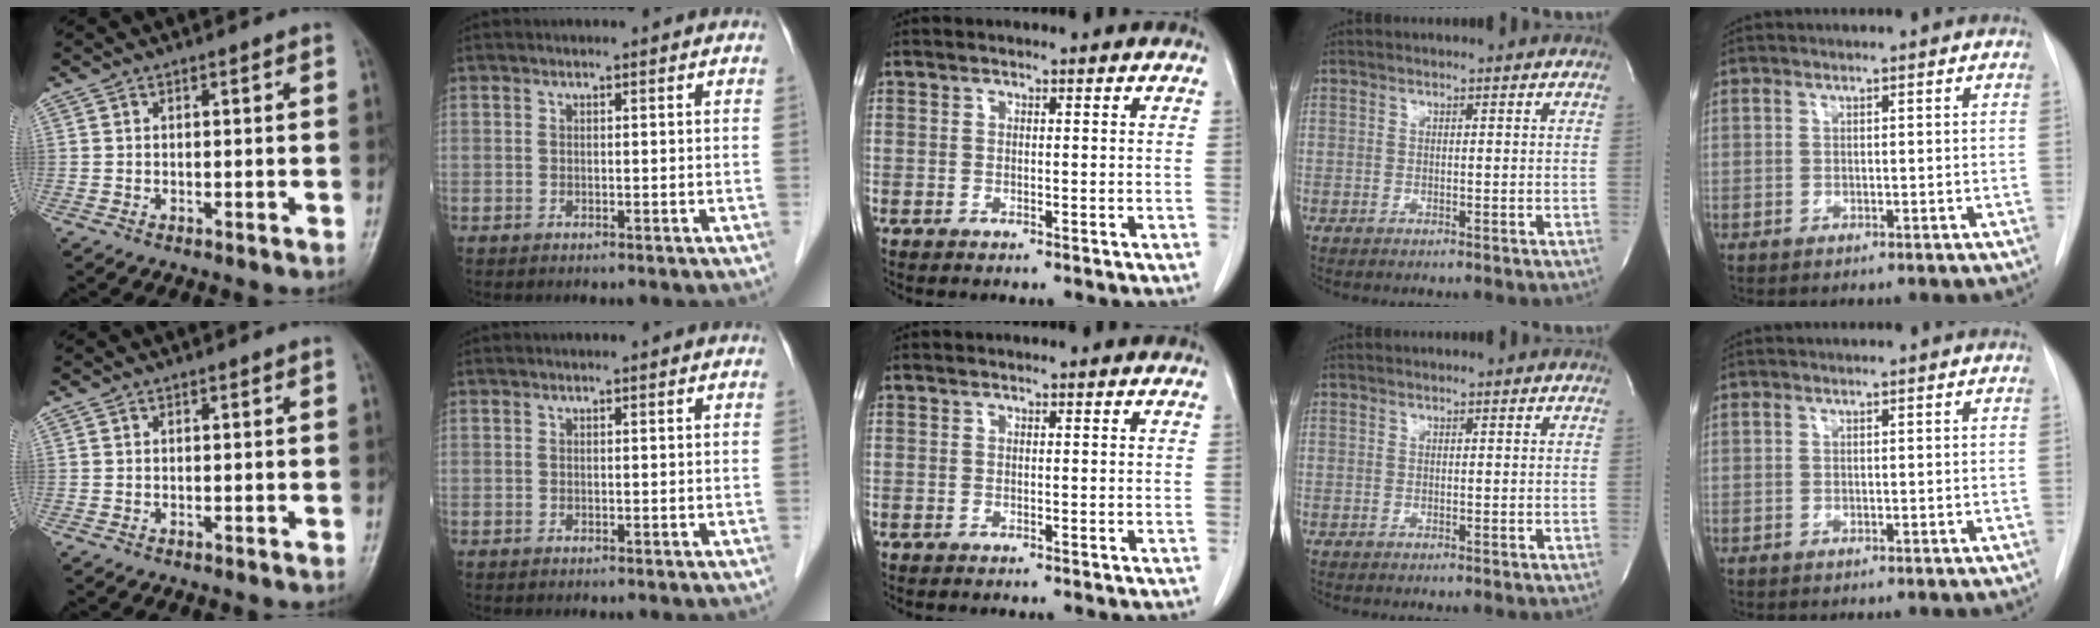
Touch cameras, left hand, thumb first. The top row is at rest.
{}